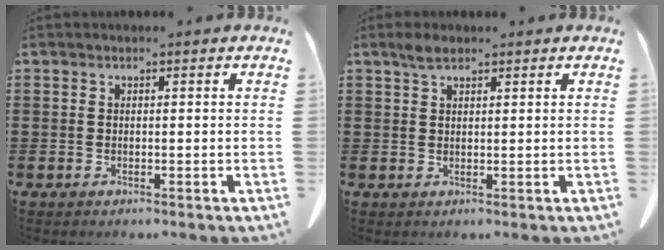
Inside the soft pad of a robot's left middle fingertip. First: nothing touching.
{"total": 2.1, "force": [1.5, 0.8, 1.3], "torque": [-0.030, 0.001, 0.028]}